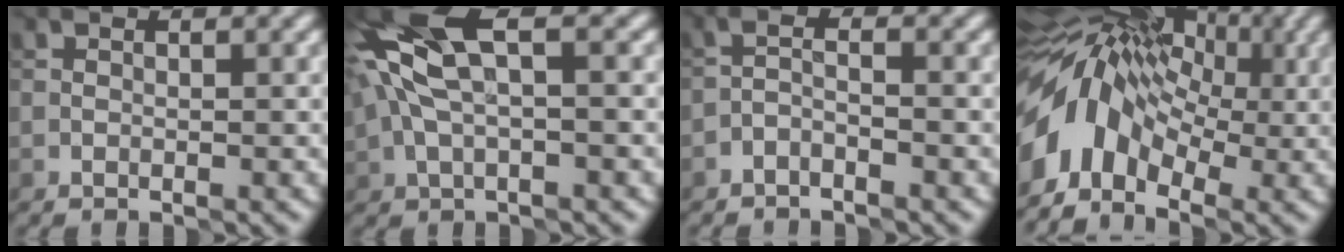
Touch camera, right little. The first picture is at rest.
{"total": 8.4, "force": [2.5, 3.7, 7.1], "torque": [-0.171, 0.021, 0.040]}
{"total": 1.4, "force": [-1.1, 0.4, 0.8], "torque": [-0.019, 0.008, -0.026]}
{"total": 10.4, "force": [-0.7, 7.1, 7.6], "torque": [-0.138, 0.017, -0.024]}